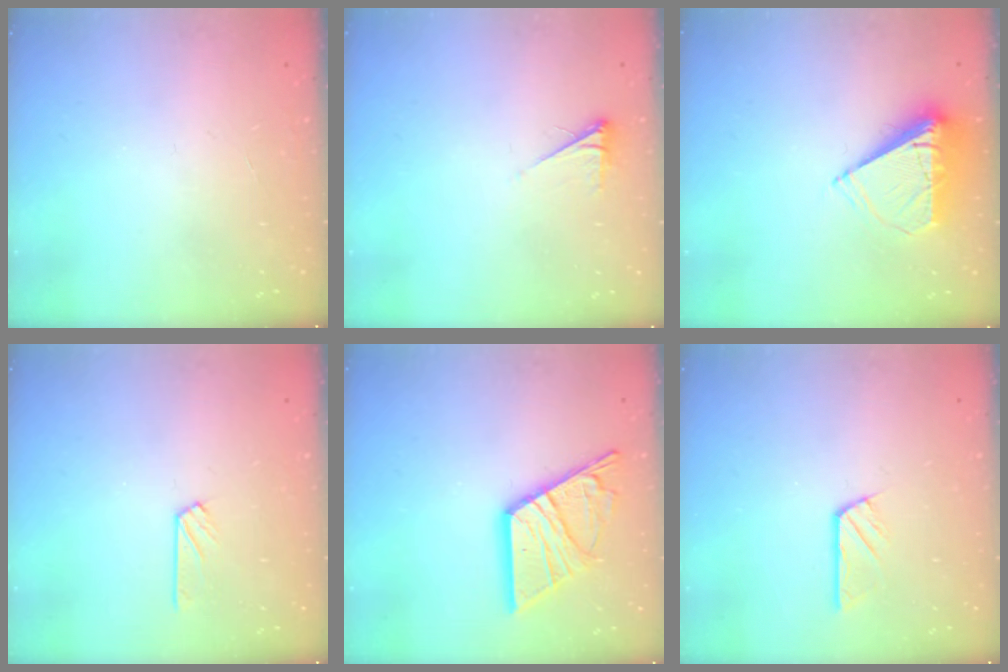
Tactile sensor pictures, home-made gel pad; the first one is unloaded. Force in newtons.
{"total": 2.6, "press": 2.6, "slide": 0.4}
{"total": 8.9, "press": 8.9, "slide": 0.3}
{"total": 3.0, "press": 3.0, "slide": 0.3}
{"total": 15.2, "press": 15.2, "slide": 1.2}
{"total": 3.5, "press": 3.5, "slide": 0.2}